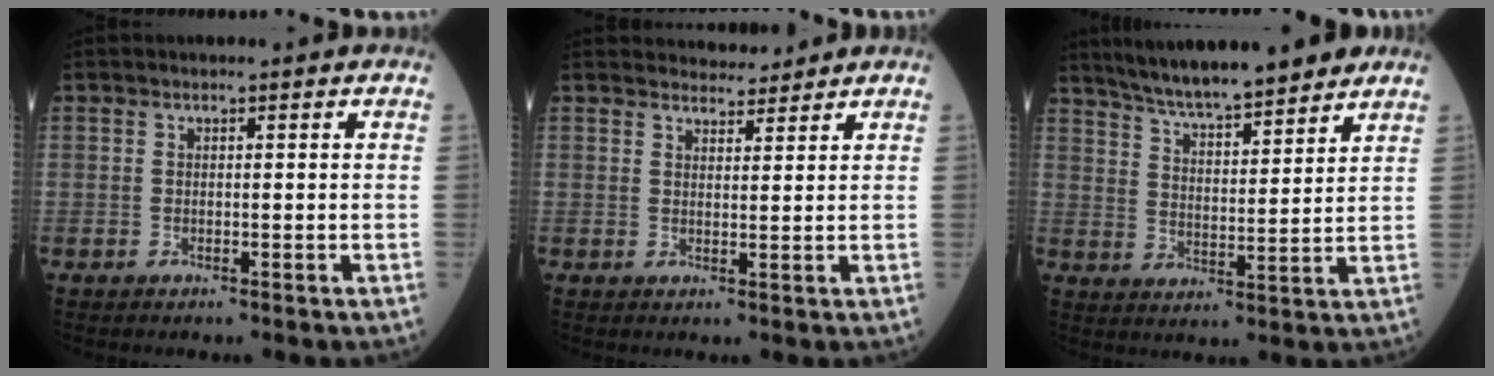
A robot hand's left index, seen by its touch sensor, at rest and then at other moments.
{"total": 3.1, "force": [3.0, 0.6, 0.1], "torque": [-0.003, 0.003, 0.044]}
{"total": 14.4, "force": [12.3, 1.8, 7.3], "torque": [-0.118, 0.007, 0.194]}